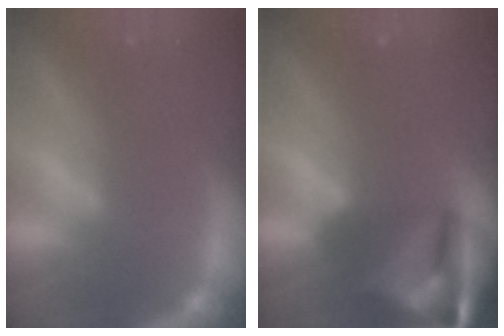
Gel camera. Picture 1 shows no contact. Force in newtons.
{"total": 10.1}